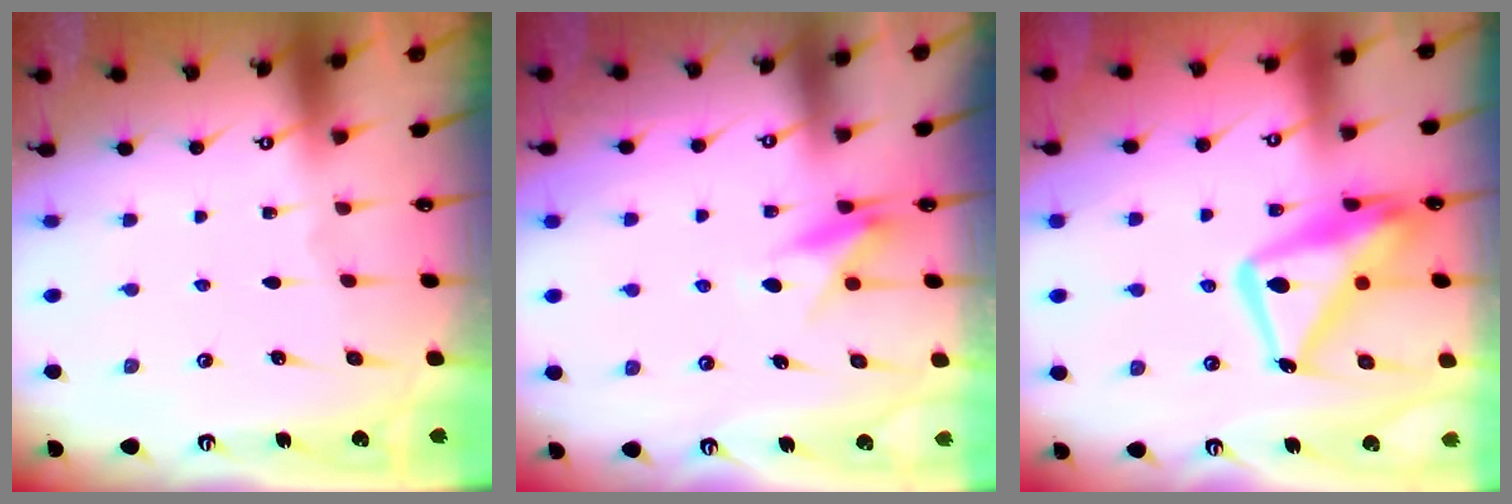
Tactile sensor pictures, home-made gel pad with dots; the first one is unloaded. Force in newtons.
{"total": 8.0, "press": 8.0, "slide": 0.5}
{"total": 17.6, "press": 17.5, "slide": 1.7}